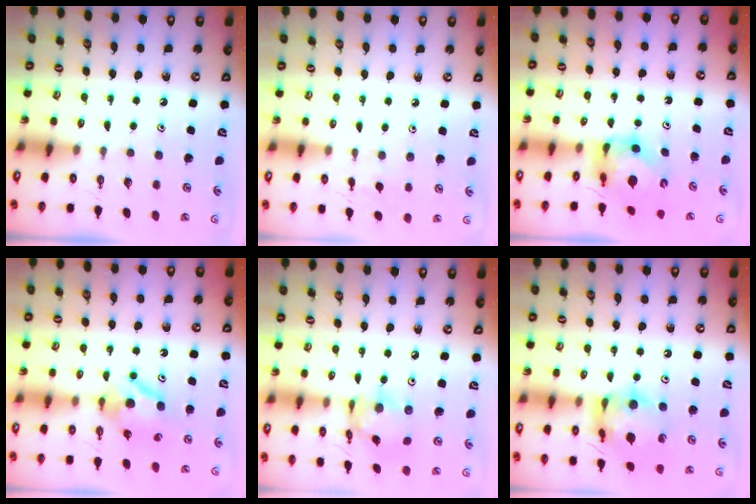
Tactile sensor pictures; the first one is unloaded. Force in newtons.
{"total": 2.3, "press": 2.3, "slide": 0.6}
{"total": 5.6, "press": 5.6, "slide": 0.2}
{"total": 8.6, "press": 8.6, "slide": 0.4}
{"total": 11.6, "press": 11.6, "slide": 1.0}
{"total": 14.4, "press": 14.3, "slide": 1.6}